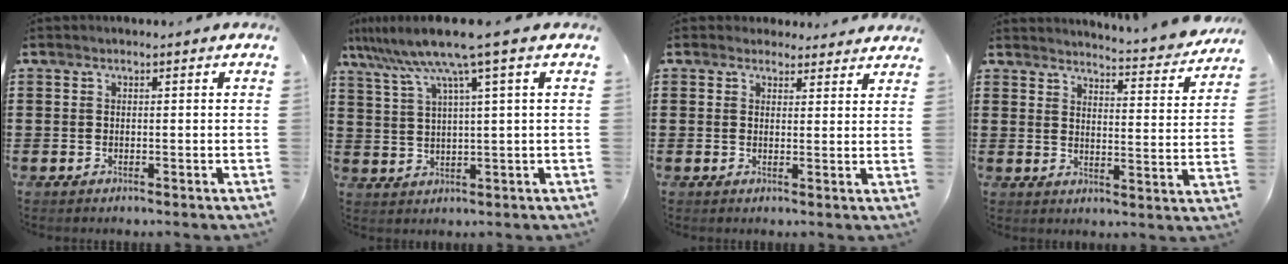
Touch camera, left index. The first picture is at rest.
{"total": 7.9, "force": [4.8, -0.6, 6.2], "torque": [-0.143, -0.024, 0.076]}
{"total": 2.6, "force": [2.3, 1.2, 0.1], "torque": [-0.003, -0.002, 0.043]}
{"total": 4.1, "force": [3.9, -0.6, 0.8], "torque": [-0.021, -0.042, 0.060]}